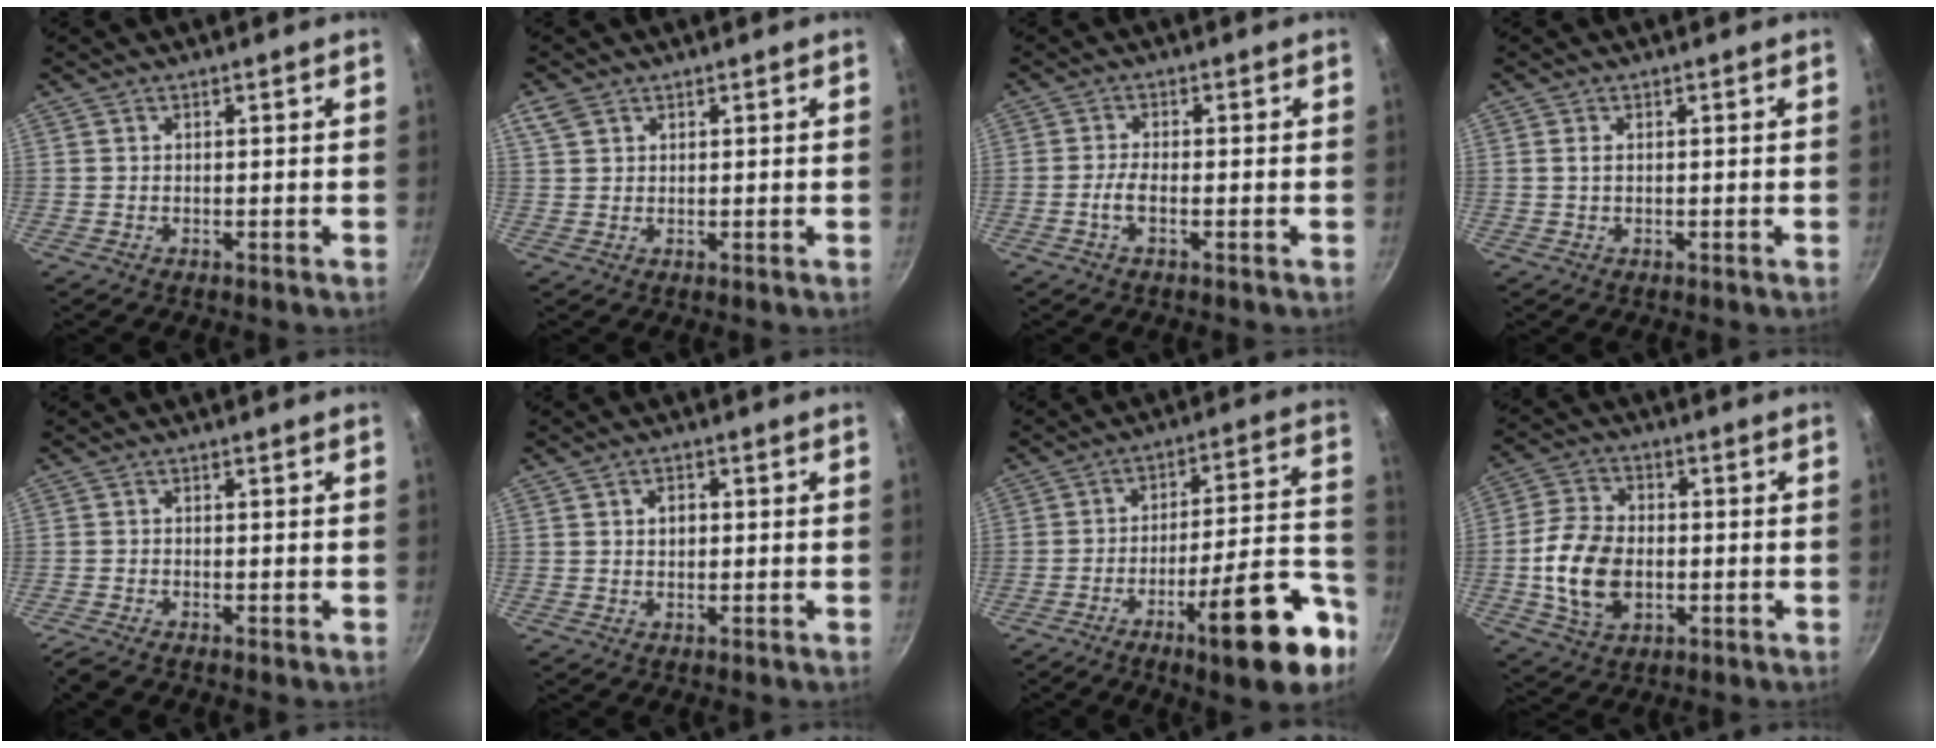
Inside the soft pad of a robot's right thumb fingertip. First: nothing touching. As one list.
[{"total": 3.1, "force": [1.7, 2.0, 1.5], "torque": [-0.026, 0.001, 0.038]}, {"total": 3.0, "force": [-1.1, 0.8, 2.7], "torque": [-0.064, 0.010, -0.027]}, {"total": 1.0, "force": [0.2, 0.6, 0.9], "torque": [-0.018, 0.001, 0.002]}, {"total": 2.1, "force": [-1.6, 0.3, 1.3], "torque": [-0.045, 0.004, -0.037]}, {"total": 2.6, "force": [0.3, 1.9, 1.7], "torque": [-0.017, 0.005, 0.005]}, {"total": 19.3, "force": [-9.8, 4.4, 16.0], "torque": [-0.201, 0.053, -0.146]}, {"total": 12.9, "force": [-1.7, 8.8, 9.3], "torque": [-0.163, 0.014, -0.032]}]